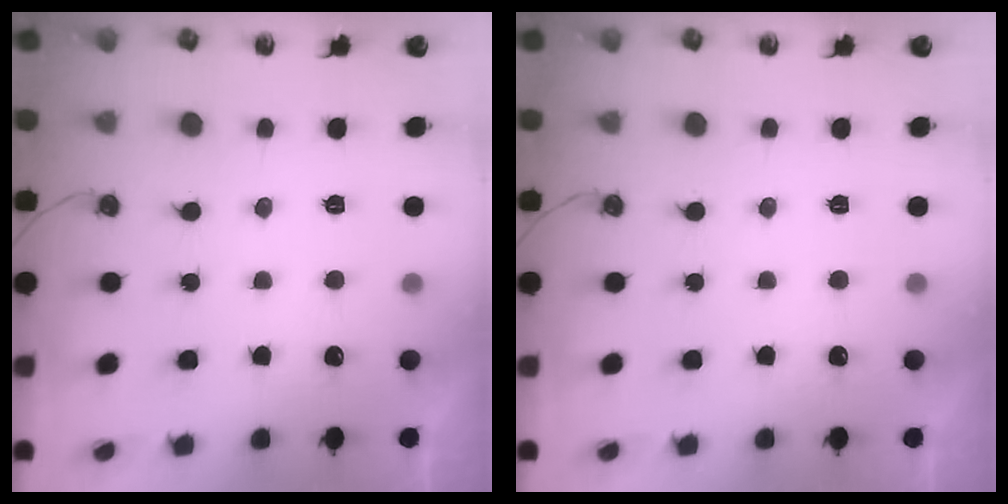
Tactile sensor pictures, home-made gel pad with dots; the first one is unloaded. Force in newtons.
{"total": 0.0}